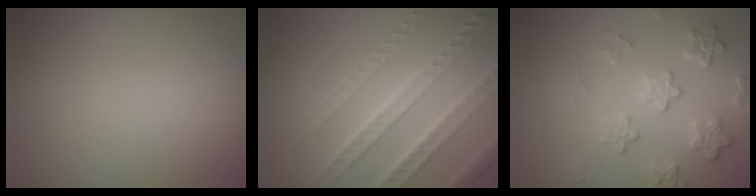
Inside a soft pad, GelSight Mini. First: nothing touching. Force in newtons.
{"total": 8.2, "press": 5.8, "slide": 5.8}
{"total": 4.2, "press": 3.1, "slide": 2.9}